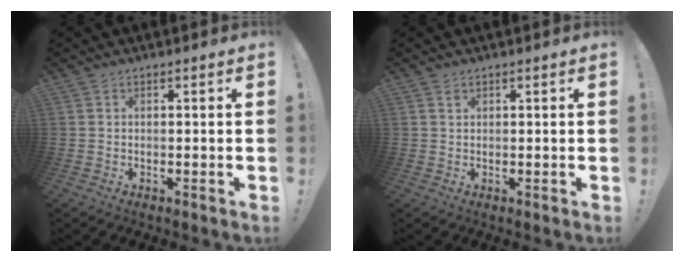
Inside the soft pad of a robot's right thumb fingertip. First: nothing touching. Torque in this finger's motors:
{"motor_torque": [-0.11, 0.09, 0.12, -0.05, 0.03]}